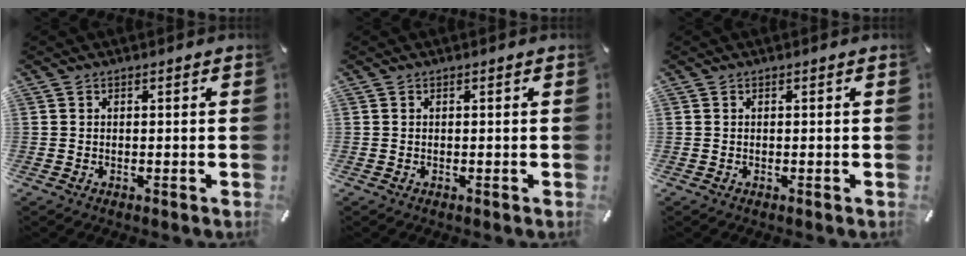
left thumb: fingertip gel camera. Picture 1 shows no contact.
{"total": 0.0}
{"total": 0.0}